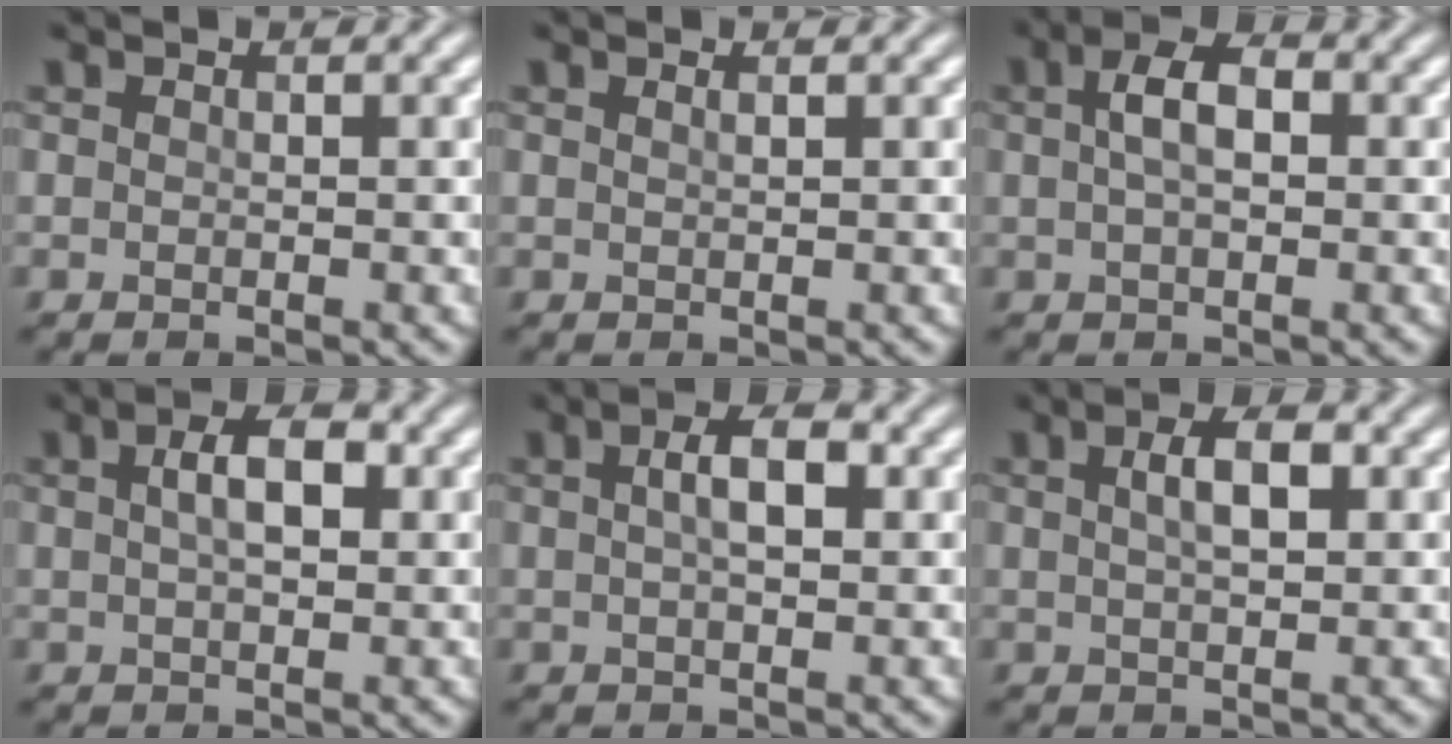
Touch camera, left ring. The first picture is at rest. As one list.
[{"total": 0.7, "force": [0.4, 0.2, 0.5], "torque": [-0.005, 0.000, 0.002]}, {"total": 3.3, "force": [0.6, 1.7, 2.8], "torque": [-0.055, 0.007, 0.005]}, {"total": 3.8, "force": [0.9, 1.8, 3.2], "torque": [-0.057, 0.008, 0.013]}, {"total": 3.4, "force": [0.8, 1.4, 3.0], "torque": [-0.053, 0.008, 0.010]}, {"total": 3.3, "force": [0.9, 1.3, 2.9], "torque": [-0.055, 0.007, 0.015]}]